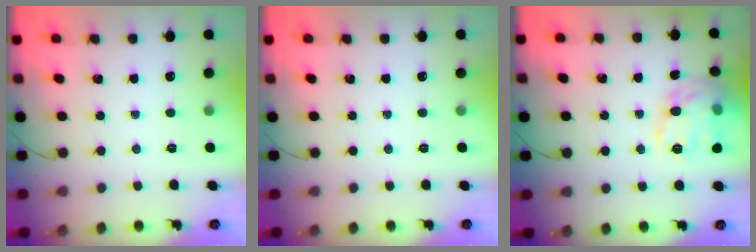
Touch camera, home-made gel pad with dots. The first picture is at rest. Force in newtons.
{"total": 0.0}
{"total": 15.1, "press": 15.1, "slide": 0.7}